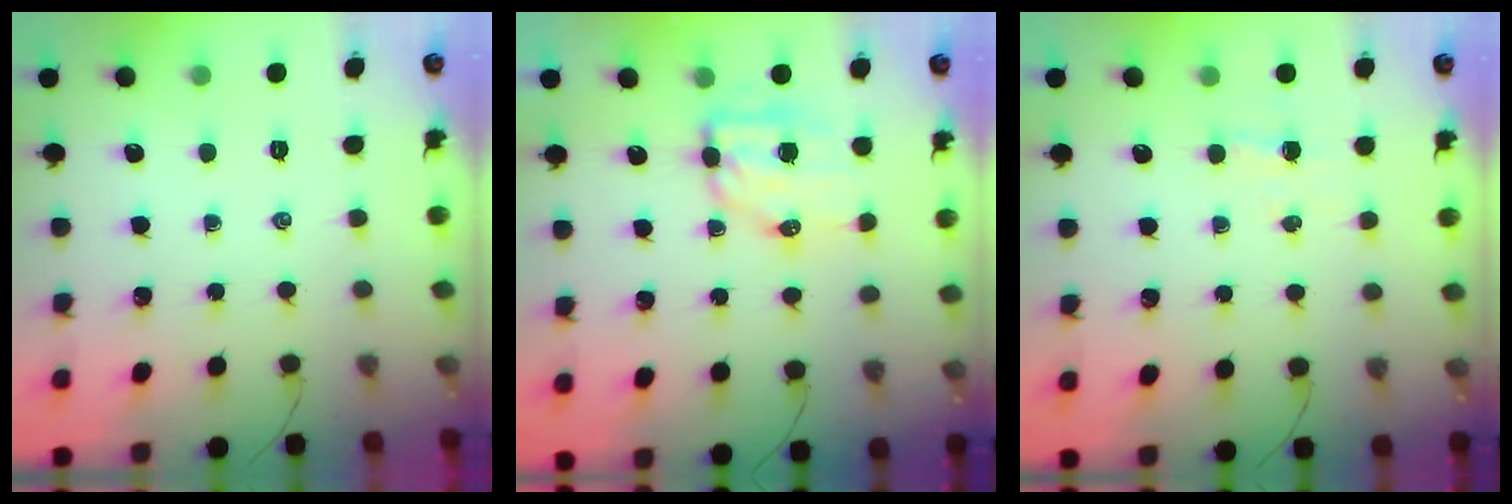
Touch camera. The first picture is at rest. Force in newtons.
{"total": 7.5, "press": 7.3, "slide": 1.4}
{"total": 3.5, "press": 3.4, "slide": 0.8}